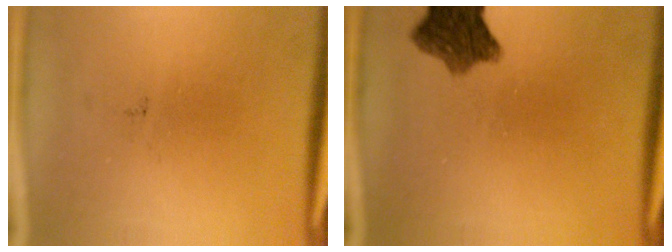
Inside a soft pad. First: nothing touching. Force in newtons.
{"total": 8.2}